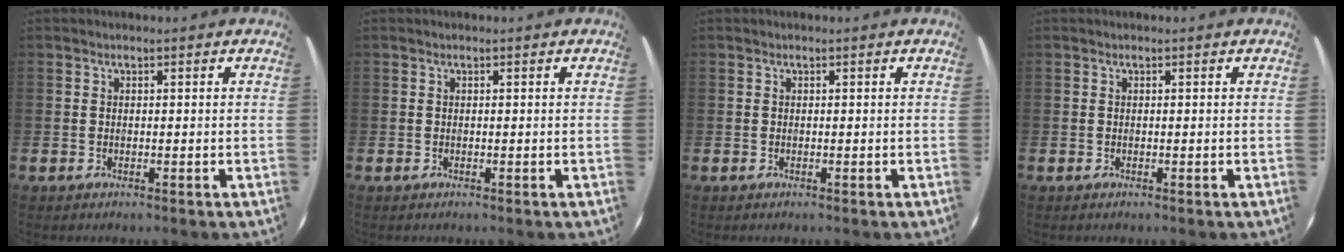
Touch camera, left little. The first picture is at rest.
{"total": 0.0}
{"total": 0.0}
{"total": 0.0}